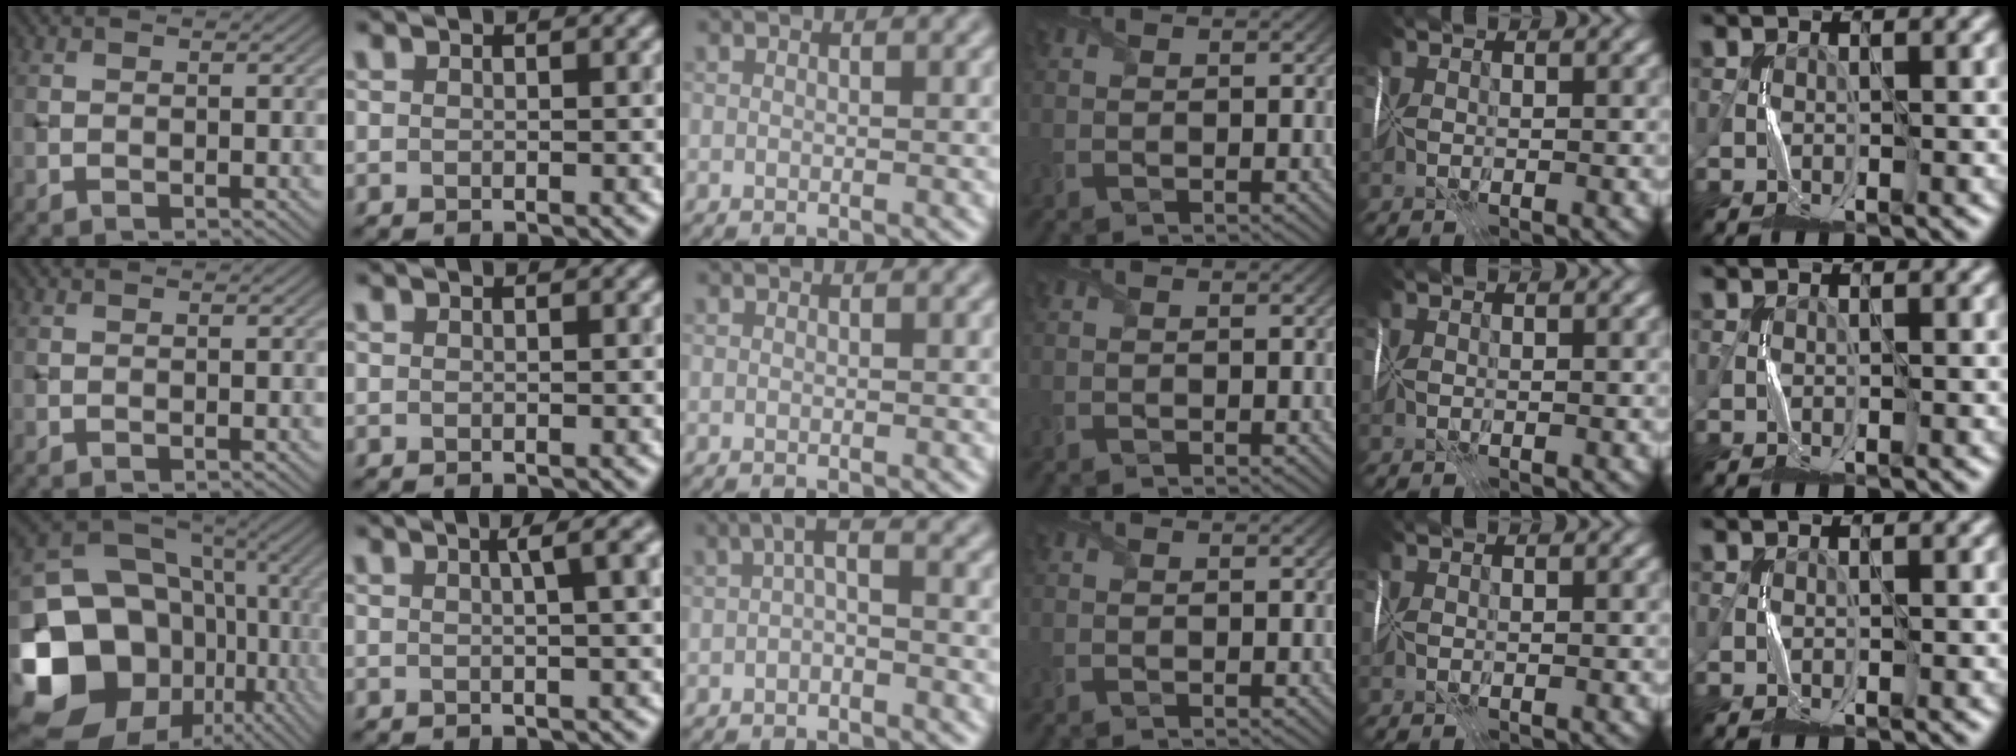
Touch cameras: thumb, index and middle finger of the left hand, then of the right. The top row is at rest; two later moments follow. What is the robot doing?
{"motion": "fold", "object": "wrapping paper"}